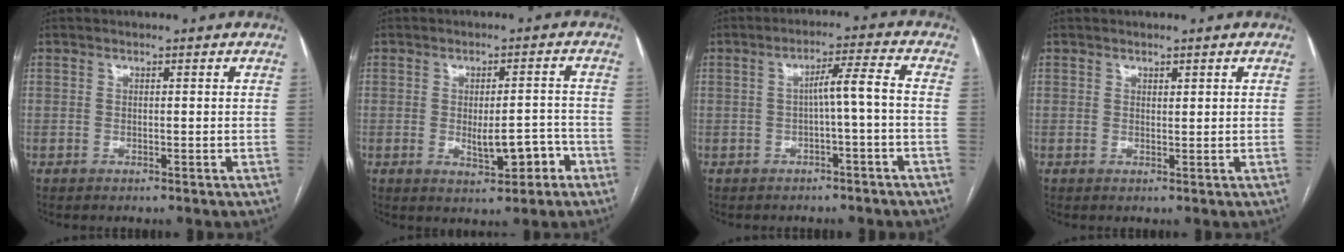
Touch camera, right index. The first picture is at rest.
{"total": 5.8, "force": [-2.2, 2.0, 5.0], "torque": [-0.068, 0.006, -0.021]}
{"total": 4.6, "force": [-0.9, -0.3, 4.5], "torque": [-0.069, 0.019, -0.012]}
{"total": 0.7, "force": [0.5, 0.3, 0.3], "torque": [0.000, -0.004, 0.007]}